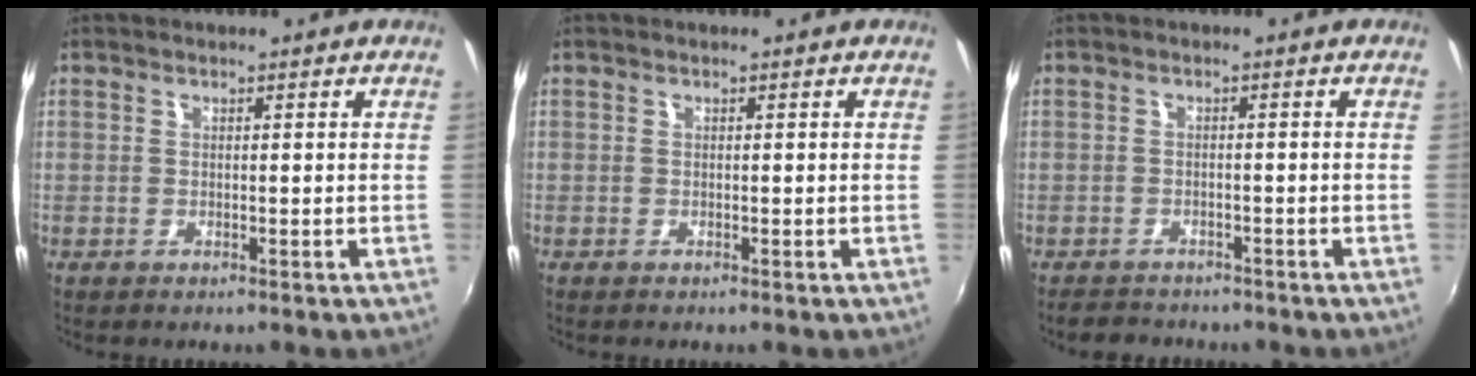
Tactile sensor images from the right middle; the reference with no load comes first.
{"total": 0.0}
{"total": 4.6, "force": [-4.1, 2.0, 0.8], "torque": [-0.030, -0.003, -0.065]}